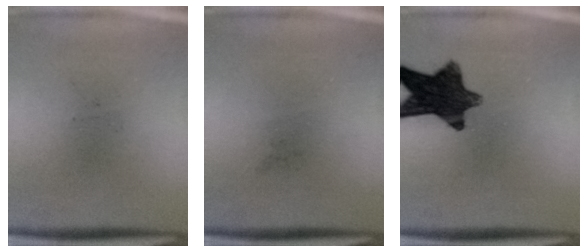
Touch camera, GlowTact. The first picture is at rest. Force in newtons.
{"total": 0.0}
{"total": 11.5}